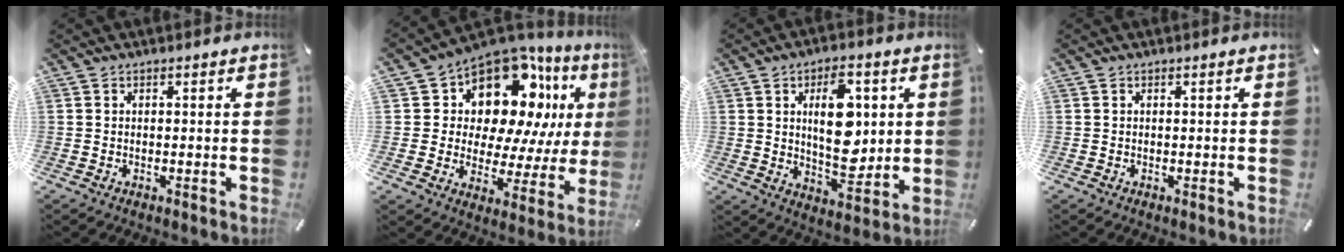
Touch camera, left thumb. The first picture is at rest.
{"total": 15.9, "force": [8.2, 10.4, 8.9], "torque": [-0.127, -0.072, 0.143]}
{"total": 14.3, "force": [2.8, 8.1, 11.4], "torque": [-0.181, -0.007, 0.041]}
{"total": 0.0}